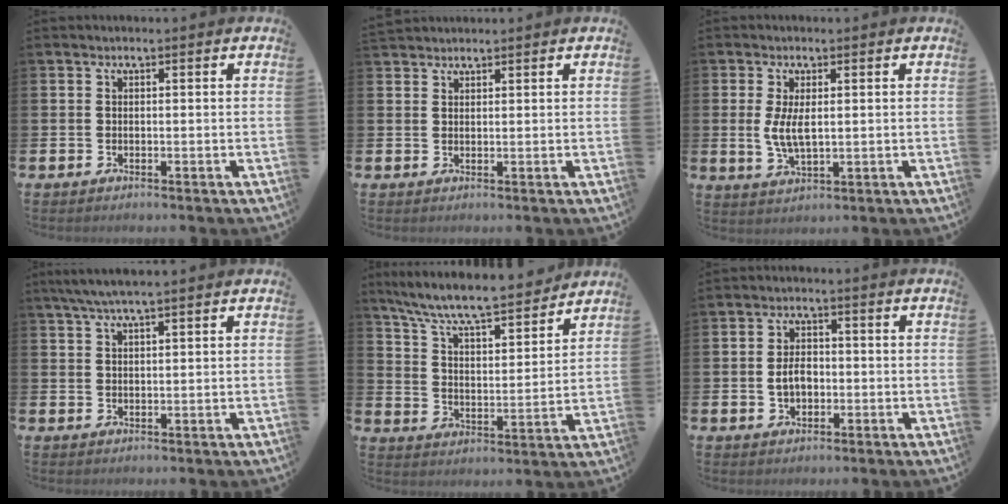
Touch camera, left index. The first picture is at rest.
{"total": 1.8, "force": [1.7, 0.5, -0.1], "torque": [0.000, 0.000, 0.034]}
{"total": 4.2, "force": [0.8, 1.7, 3.8], "torque": [-0.064, 0.000, 0.010]}
{"total": 3.9, "force": [3.2, 0.3, 2.3], "torque": [-0.049, -0.001, 0.058]}
{"total": 8.9, "force": [8.3, 1.1, 3.0], "torque": [-0.083, -0.066, 0.139]}
{"total": 3.3, "force": [-0.4, 2.3, 2.4], "torque": [-0.035, 0.002, -0.012]}